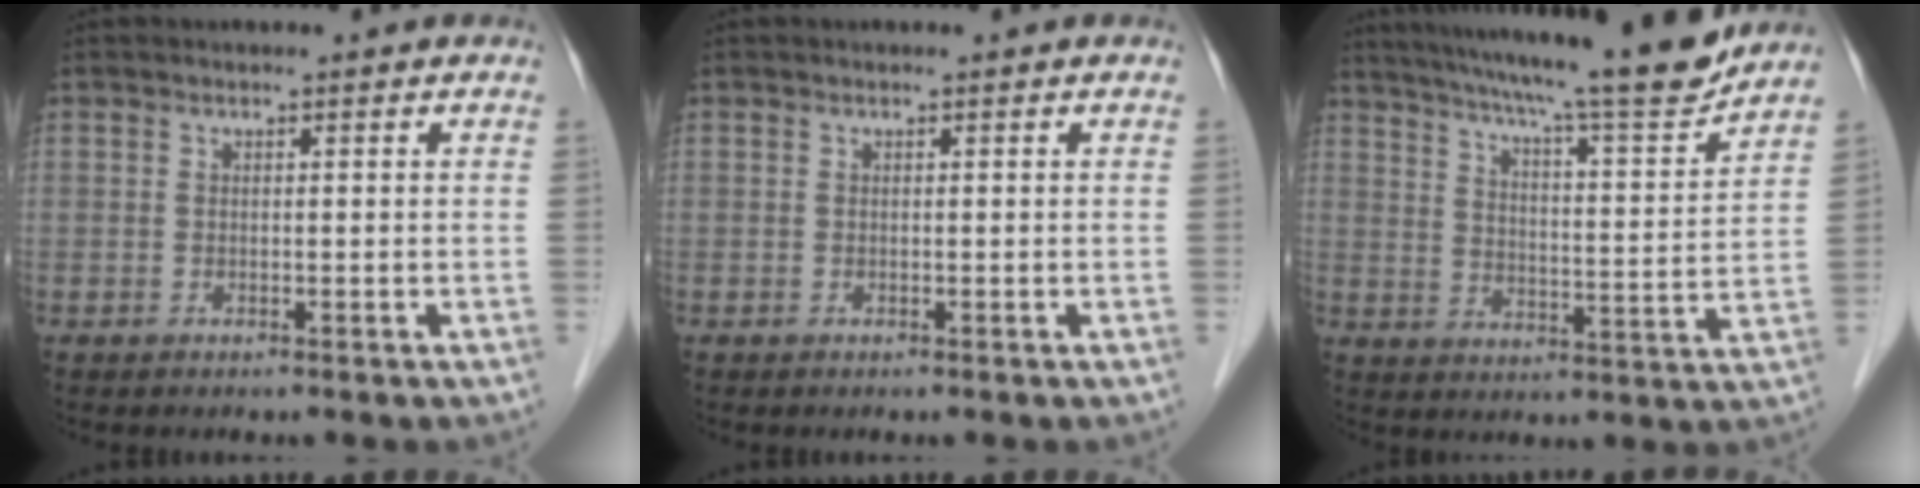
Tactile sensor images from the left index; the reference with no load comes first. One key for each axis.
{"total": 0.0}
{"total": 19.2, "fx": 16.8, "fy": 0.0, "fz": 9.3, "tx": -0.150, "ty": -0.018, "tz": 0.240}